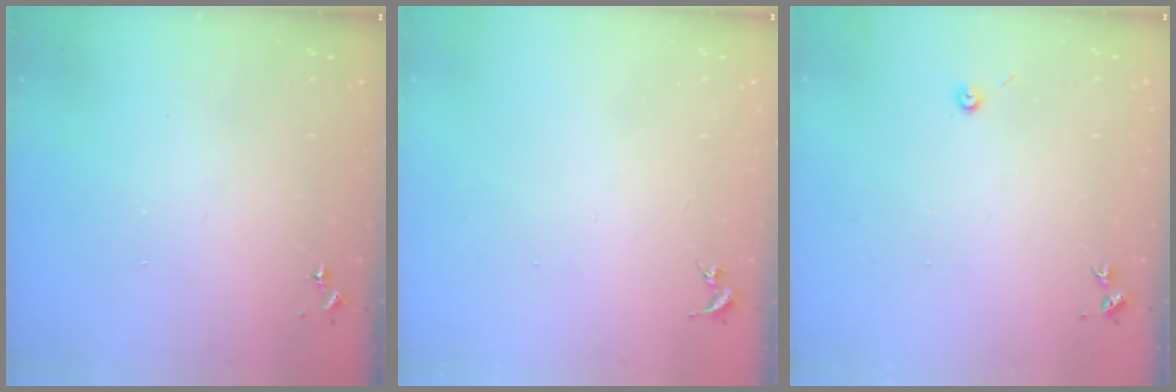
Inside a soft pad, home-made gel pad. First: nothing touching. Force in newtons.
{"total": 0.0}
{"total": 3.0, "press": 3.0, "slide": 0.3}